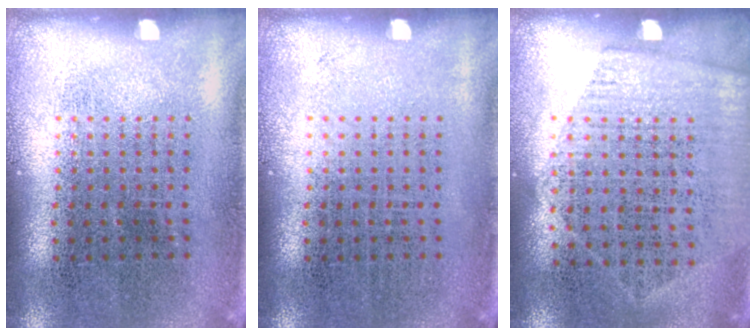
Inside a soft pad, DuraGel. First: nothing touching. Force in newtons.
{"total": 0.0}
{"total": 1.4, "press": 1.1, "slide": 0.7}